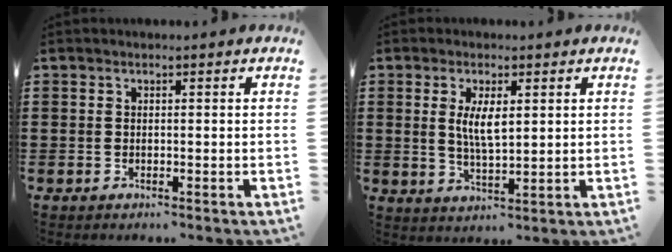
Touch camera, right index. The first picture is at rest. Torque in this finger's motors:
{"motor_torque": [0.19, 0.10, 0.51, 0.08]}